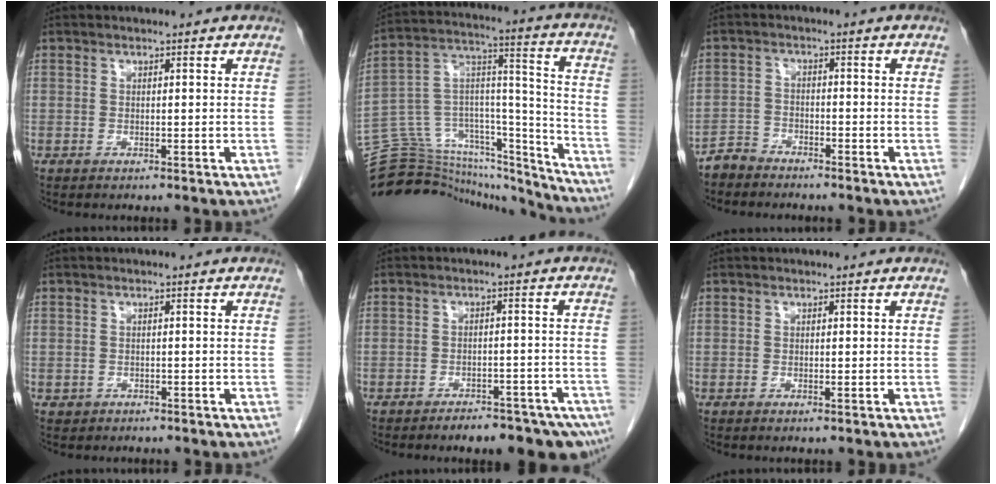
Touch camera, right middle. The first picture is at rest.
{"total": 28.1, "force": [-26.3, 6.9, 7.2], "torque": [-0.136, 0.046, -0.399]}
{"total": 3.0, "force": [-2.8, 1.0, -0.2], "torque": [0.002, -0.001, -0.056]}
{"total": 1.0, "force": [-0.5, 0.8, 0.0], "torque": [-0.005, 0.004, -0.006]}
{"total": 10.6, "force": [-8.7, 3.7, 4.6], "torque": [-0.035, 0.014, -0.105]}
{"total": 0.0}